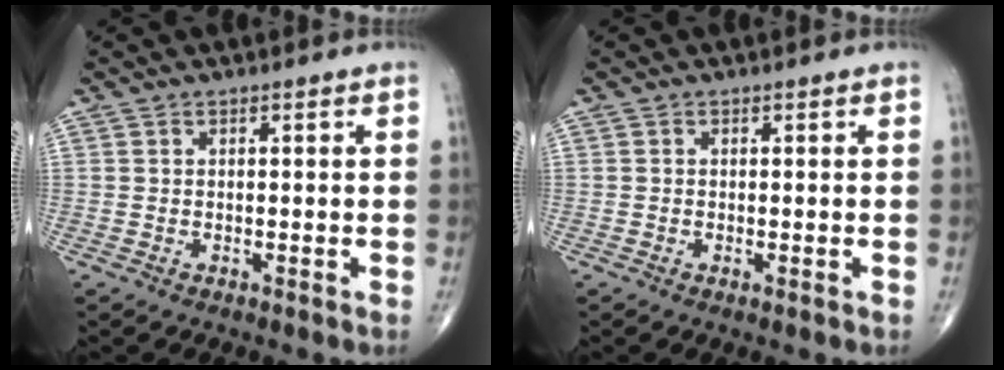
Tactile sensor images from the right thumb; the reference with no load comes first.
{"total": 0.5, "force": [-0.1, 0.1, 0.5], "torque": [-0.012, -0.003, -0.003]}